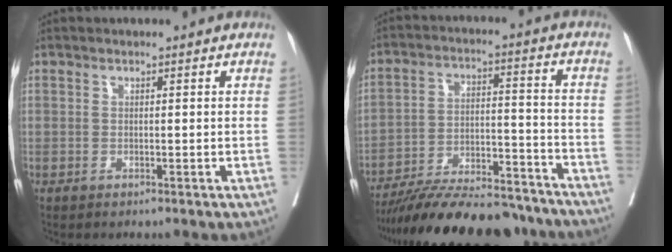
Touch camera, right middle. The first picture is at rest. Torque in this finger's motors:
{"motor_torque": [0.89, -1.25, 0.63, 0.15]}